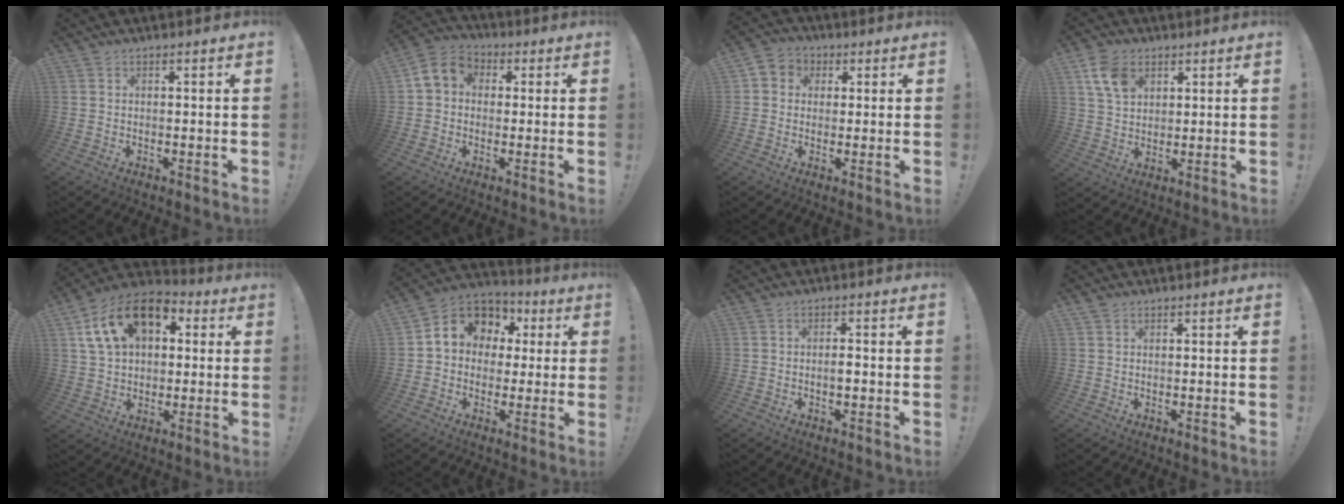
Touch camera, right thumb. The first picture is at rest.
{"total": 7.5, "force": [1.1, 6.3, 3.9], "torque": [-0.069, 0.009, 0.026]}
{"total": 5.1, "force": [-0.1, 4.8, 1.7], "torque": [-0.021, 0.013, 0.001]}
{"total": 9.5, "force": [4.5, 6.7, 5.0], "torque": [-0.091, -0.005, 0.092]}
{"total": 17.4, "force": [6.7, 11.7, 11.0], "torque": [-0.174, -0.010, 0.127]}
{"total": 10.6, "force": [2.9, 9.2, 4.3], "torque": [-0.065, -0.010, 0.061]}
{"total": 2.1, "force": [-0.6, 0.7, 1.9], "torque": [-0.027, 0.002, -0.013]}
{"total": 0.6, "force": [0.5, 0.3, 0.2], "torque": [-0.003, -0.001, 0.010]}